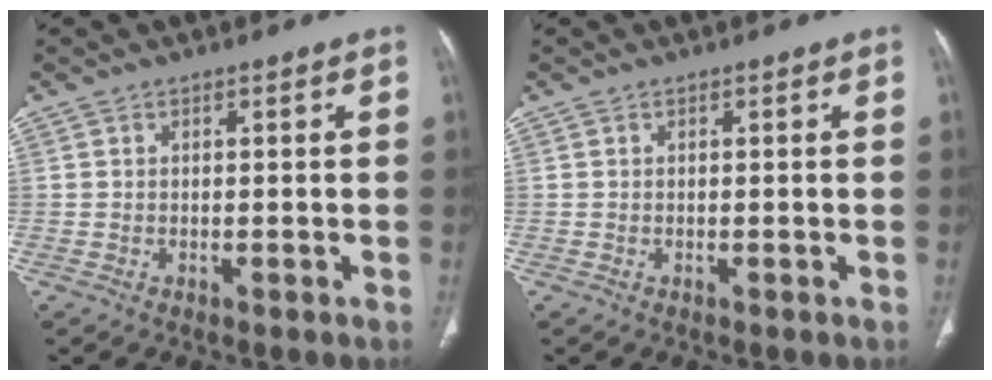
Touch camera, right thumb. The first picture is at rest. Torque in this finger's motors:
{"motor_torque": [0.00, 0.00, 0.00, 0.00, 0.03]}